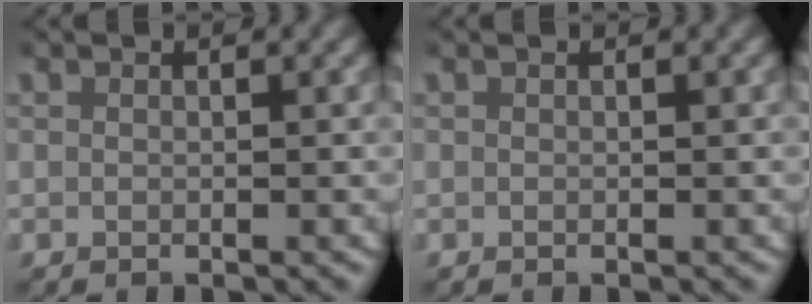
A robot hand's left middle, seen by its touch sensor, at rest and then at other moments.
{"total": 0.0}